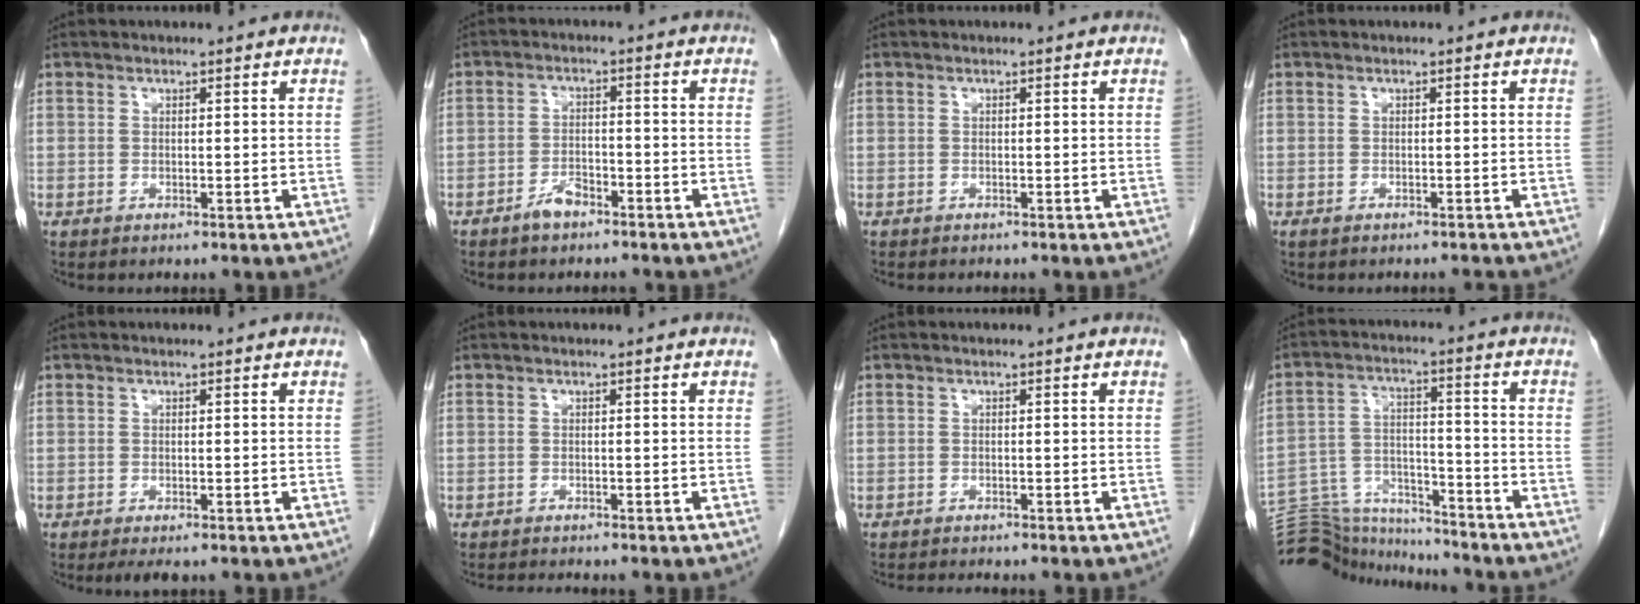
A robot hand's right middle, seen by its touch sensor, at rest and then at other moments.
{"total": 3.1, "force": [-2.4, 1.3, 1.4], "torque": [-0.028, 0.004, -0.042]}
{"total": 0.9, "force": [-0.8, 0.1, 0.3], "torque": [-0.007, -0.002, -0.010]}
{"total": 1.4, "force": [-1.3, 0.0, 0.6], "torque": [-0.008, -0.002, -0.019]}
{"total": 1.8, "force": [-1.3, 0.4, 1.2], "torque": [-0.017, -0.006, -0.017]}
{"total": 1.8, "force": [-1.8, -0.4, 0.3], "torque": [-0.005, -0.007, -0.027]}
{"total": 2.1, "force": [-2.0, -0.3, 0.5], "torque": [-0.007, -0.007, -0.029]}
{"total": 15.0, "force": [-14.7, 2.0, 2.0], "torque": [-0.044, 0.031, -0.240]}